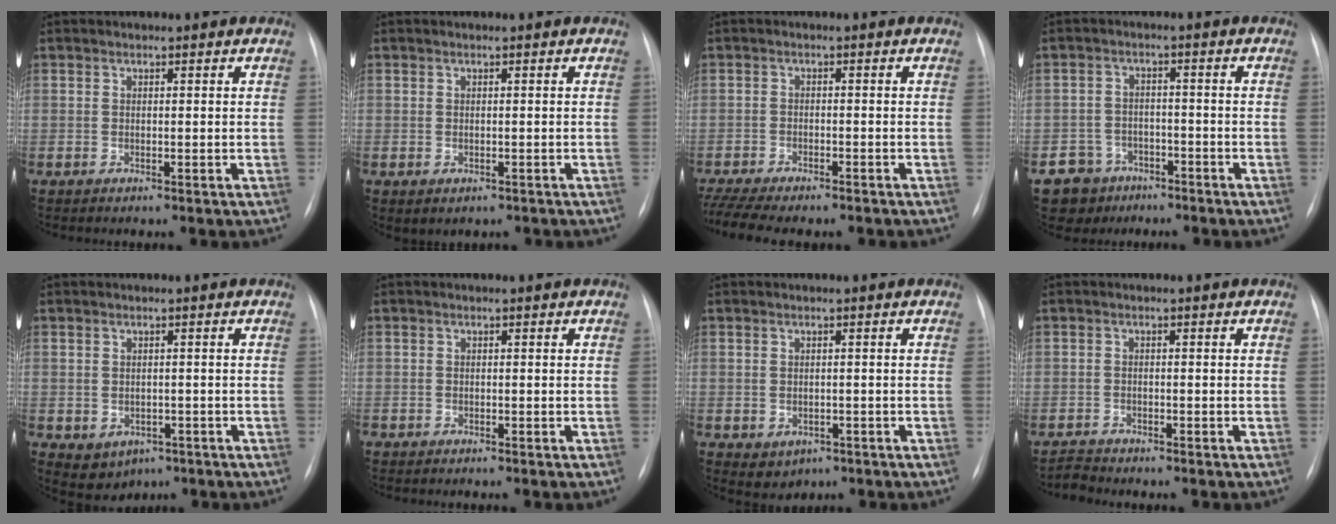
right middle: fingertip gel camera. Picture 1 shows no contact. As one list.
[{"total": 1.8, "force": [-1.0, 1.2, 0.8], "torque": [-0.013, -0.001, -0.004]}, {"total": 12.0, "force": [-10.1, 2.9, 5.8], "torque": [-0.100, -0.002, -0.144]}, {"total": 5.8, "force": [-3.6, 4.5, 0.1], "torque": [-0.001, 0.009, -0.056]}, {"total": 4.7, "force": [-1.9, 3.8, 1.9], "torque": [-0.028, 0.003, -0.012]}, {"total": 0.6, "force": [-0.6, 0.1, 0.1], "torque": [-0.006, -0.001, -0.013]}, {"total": 3.0, "force": [-1.2, 2.5, 1.2], "torque": [-0.013, 0.001, -0.003]}, {"total": 1.7, "force": [-1.6, -0.1, -0.5], "torque": [0.010, -0.011, -0.031]}]